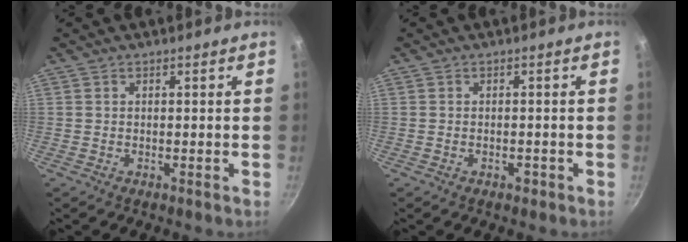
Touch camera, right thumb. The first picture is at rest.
{"total": 1.3, "force": [-0.7, 0.9, 0.7], "torque": [-0.007, 0.006, -0.006]}